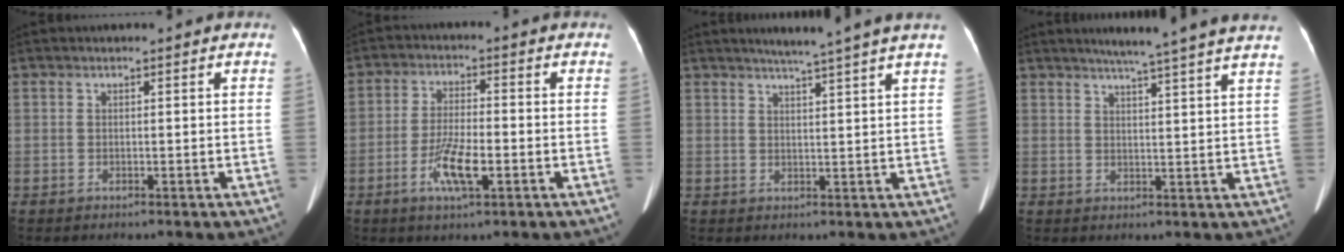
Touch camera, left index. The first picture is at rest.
{"total": 6.7, "force": [-2.8, 1.3, 6.0], "torque": [-0.119, -0.006, -0.053]}
{"total": 7.5, "force": [6.1, -1.6, 4.1], "torque": [-0.051, 0.007, 0.070]}
{"total": 13.0, "force": [11.0, -1.3, 6.8], "torque": [-0.095, -0.003, 0.124]}